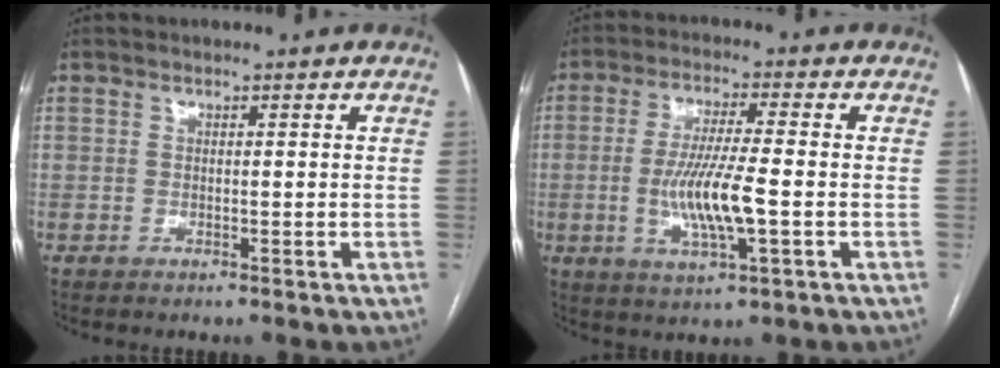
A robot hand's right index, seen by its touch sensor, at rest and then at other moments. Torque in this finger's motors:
{"motor_torque": [0.86, -0.06, 0.49, 0.14]}